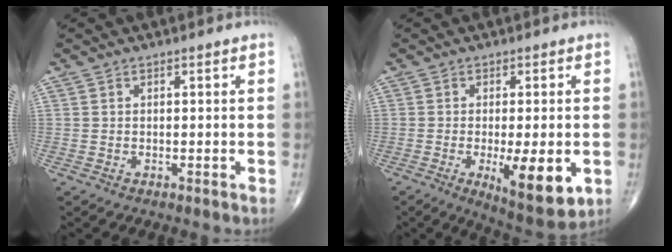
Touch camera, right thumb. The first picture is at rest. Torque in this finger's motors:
{"motor_torque": [1.58, 1.41, -0.01, -0.19, 0.27]}